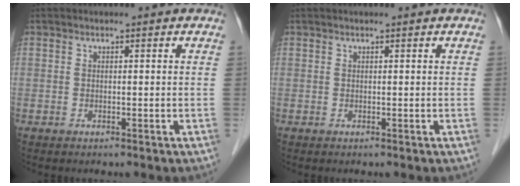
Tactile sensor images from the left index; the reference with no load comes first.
{"total": 1.8, "force": [1.5, 0.0, 1.1], "torque": [-0.016, 0.026, 0.027]}